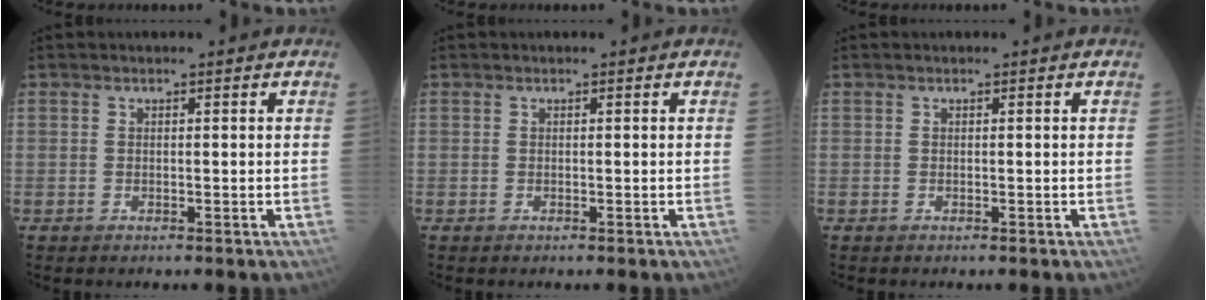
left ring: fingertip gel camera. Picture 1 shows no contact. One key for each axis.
{"total": 0.0}
{"total": 0.0}